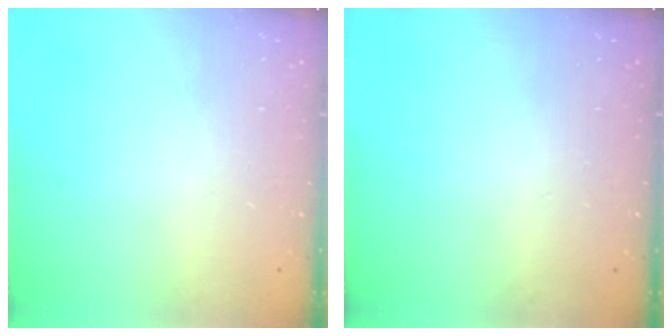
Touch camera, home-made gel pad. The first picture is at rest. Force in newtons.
{"total": 0.0}